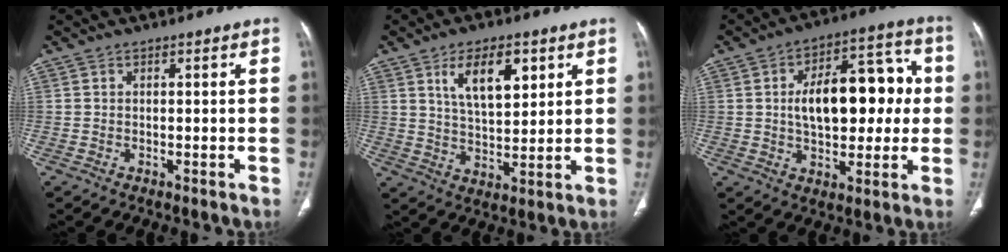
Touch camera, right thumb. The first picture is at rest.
{"total": 10.7, "force": [4.7, 5.1, 8.1], "torque": [-0.113, -0.022, 0.087]}
{"total": 17.9, "force": [1.4, 10.0, 14.8], "torque": [-0.186, 0.035, 0.023]}